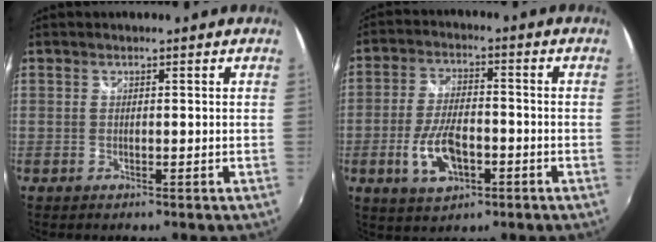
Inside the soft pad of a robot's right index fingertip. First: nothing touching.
{"total": 9.6, "force": [-3.4, 4.6, 7.7], "torque": [-0.159, -0.004, -0.056]}